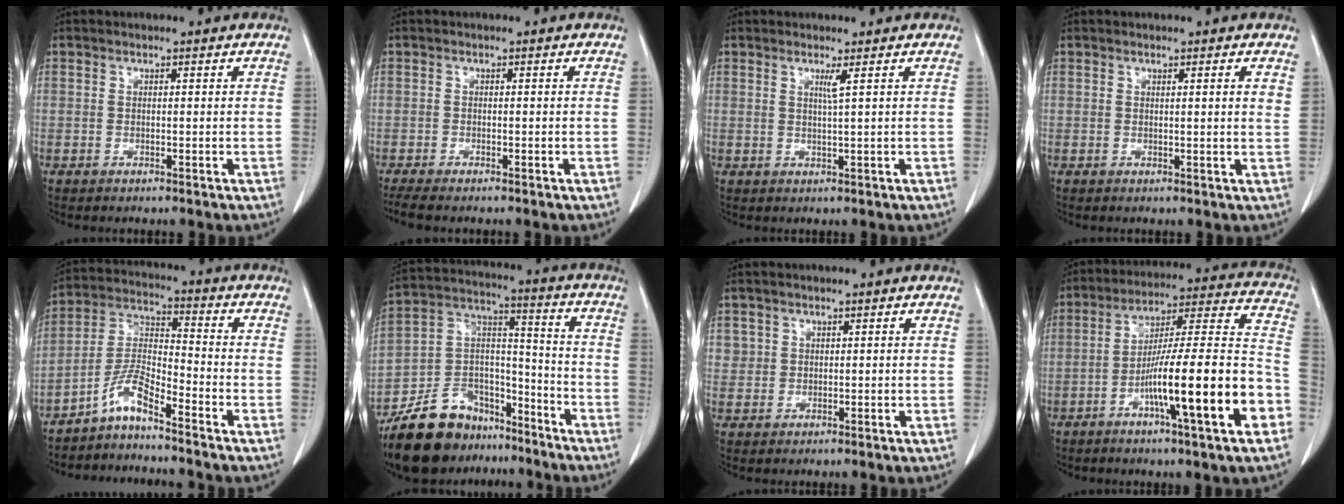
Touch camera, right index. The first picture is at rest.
{"total": 2.0, "force": [-1.1, 0.3, 1.6], "torque": [-0.036, -0.008, -0.024]}
{"total": 1.8, "force": [1.0, -0.5, 1.4], "torque": [-0.027, -0.011, 0.019]}
{"total": 2.1, "force": [1.3, -0.1, 1.6], "torque": [-0.022, -0.008, 0.011]}
{"total": 5.9, "force": [-4.7, 0.2, 3.6], "torque": [-0.077, 0.001, -0.099]}
{"total": 13.2, "force": [-9.8, 7.5, 4.6], "torque": [-0.083, 0.041, -0.168]}
{"total": 1.7, "force": [0.8, 1.5, 0.0], "torque": [0.017, -0.003, 0.006]}
{"total": 19.4, "force": [-7.0, 0.6, 18.1], "torque": [-0.265, 0.005, -0.113]}